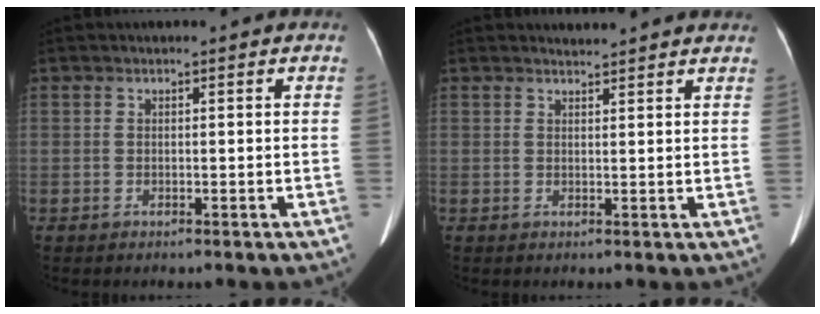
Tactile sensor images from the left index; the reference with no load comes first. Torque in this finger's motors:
{"motor_torque": [0.00, -0.13, -0.06, 0.01]}